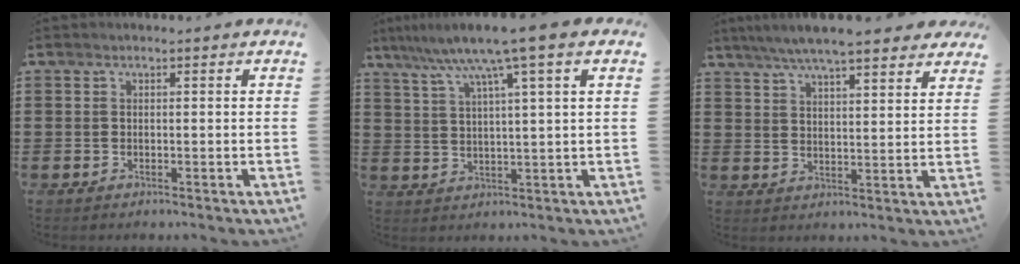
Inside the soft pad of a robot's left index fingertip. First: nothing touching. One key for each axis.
{"total": 7.9, "fx": 5.0, "fy": -0.4, "fz": 6.1, "tx": -0.135, "ty": -0.019, "tz": 0.081}
{"total": 6.5, "fx": 5.9, "fy": 0.6, "fz": 2.9, "tx": -0.076, "ty": -0.016, "tz": 0.104}